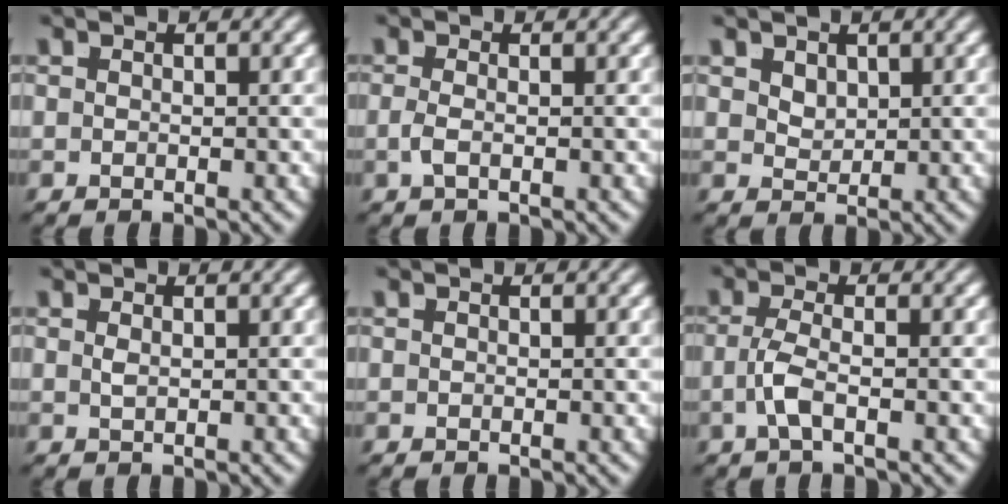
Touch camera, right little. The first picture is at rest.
{"total": 1.2, "force": [-0.7, -0.5, 0.8], "torque": [-0.021, -0.012, -0.006]}
{"total": 1.6, "force": [1.4, 0.3, 0.7], "torque": [-0.009, -0.011, 0.039]}
{"total": 0.8, "force": [0.1, -0.7, 0.3], "torque": [-0.006, -0.010, 0.011]}
{"total": 0.0}
{"total": 2.2, "force": [-0.9, -0.2, 2.0], "torque": [-0.043, -0.010, -0.011]}